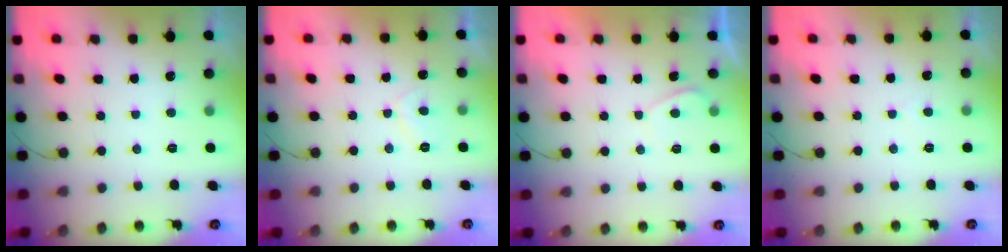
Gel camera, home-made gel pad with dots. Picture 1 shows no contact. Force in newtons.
{"total": 2.7, "press": 2.6, "slide": 0.8}
{"total": 0.6, "press": 0.4, "slide": 0.5}
{"total": 2.7, "press": 2.7, "slide": 0.2}